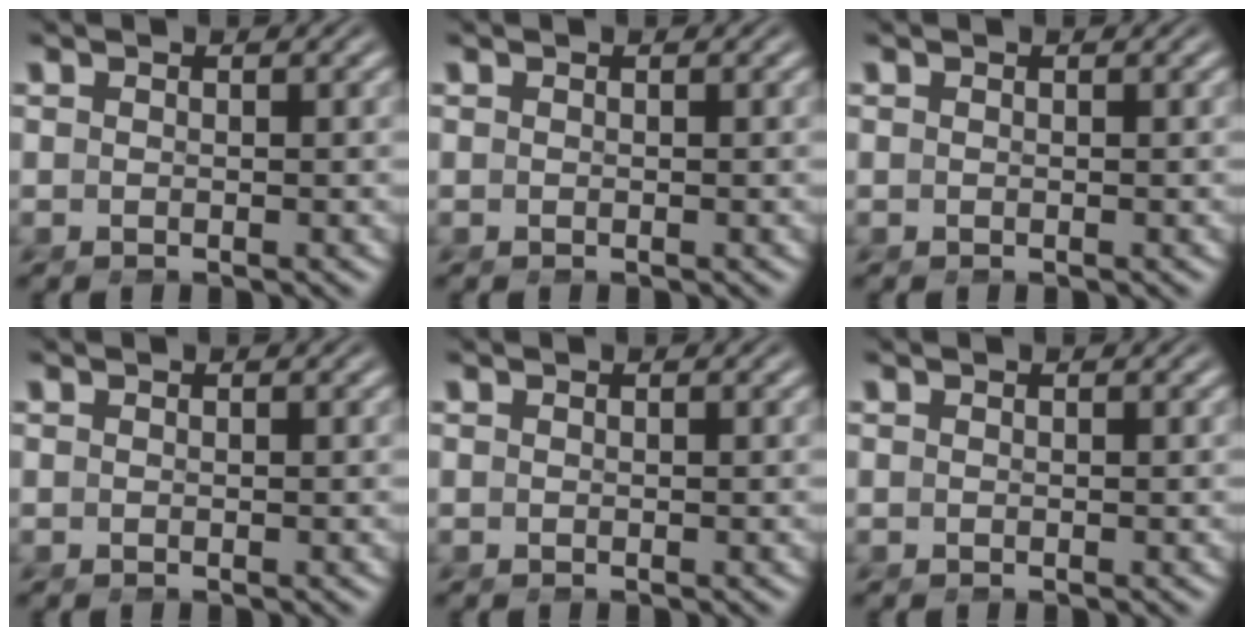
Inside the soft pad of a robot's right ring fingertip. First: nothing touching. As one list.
[{"total": 0.0}, {"total": 0.0}, {"total": 0.0}, {"total": 0.0}, {"total": 0.0}]